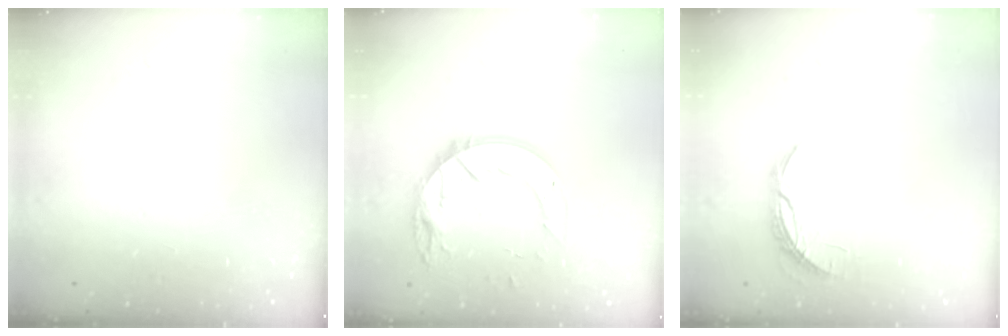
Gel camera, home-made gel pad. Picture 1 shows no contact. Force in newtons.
{"total": 15.8, "press": 15.7, "slide": 1.2}
{"total": 5.2, "press": 5.2, "slide": 0.3}